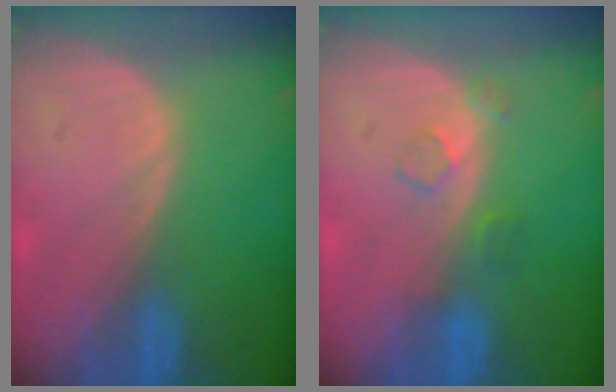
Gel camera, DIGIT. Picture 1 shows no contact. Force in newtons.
{"total": 2.5, "press": 2.5, "slide": 0.3}